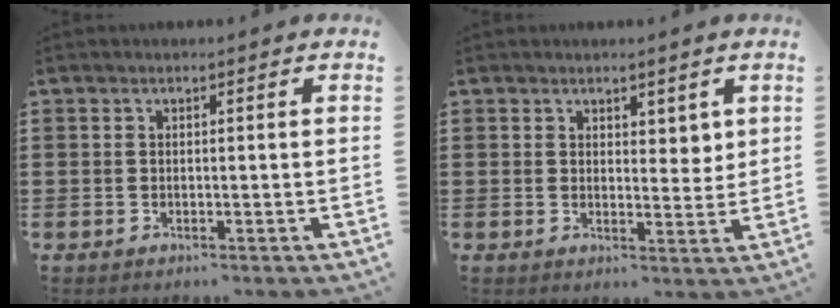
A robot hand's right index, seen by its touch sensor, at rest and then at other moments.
{"total": 3.0, "force": [2.2, 1.9, 1.1], "torque": [-0.010, 0.003, 0.037]}